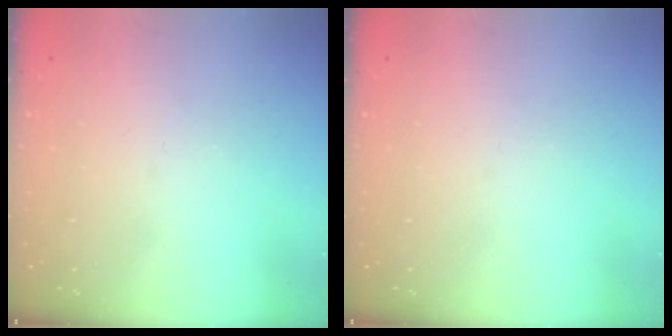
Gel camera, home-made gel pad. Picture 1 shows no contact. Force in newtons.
{"total": 0.0}